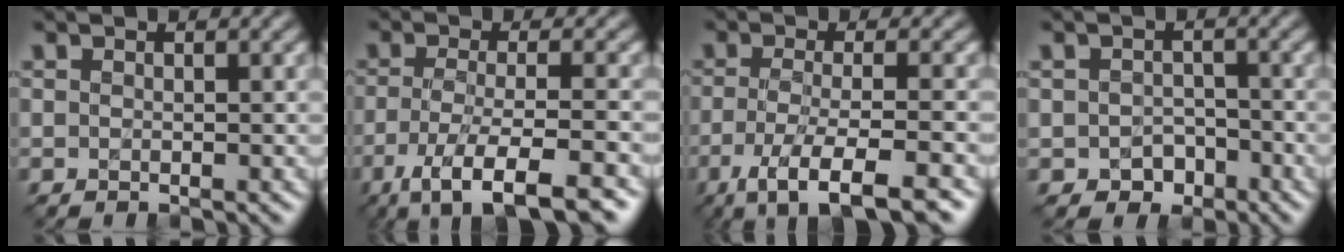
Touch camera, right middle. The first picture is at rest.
{"total": 7.3, "force": [-4.0, 1.7, 5.8], "torque": [-0.096, -0.003, -0.073]}
{"total": 6.5, "force": [-3.4, 1.5, 5.4], "torque": [-0.087, -0.001, -0.064]}
{"total": 2.0, "force": [-0.8, 1.7, 0.7], "torque": [-0.010, 0.000, -0.013]}